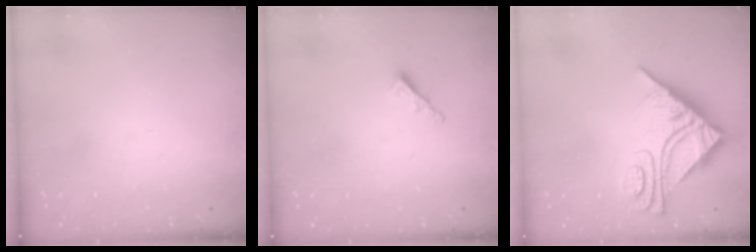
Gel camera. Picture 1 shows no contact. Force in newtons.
{"total": 2.3, "press": 2.2, "slide": 0.6}
{"total": 10.6, "press": 10.5, "slide": 1.0}